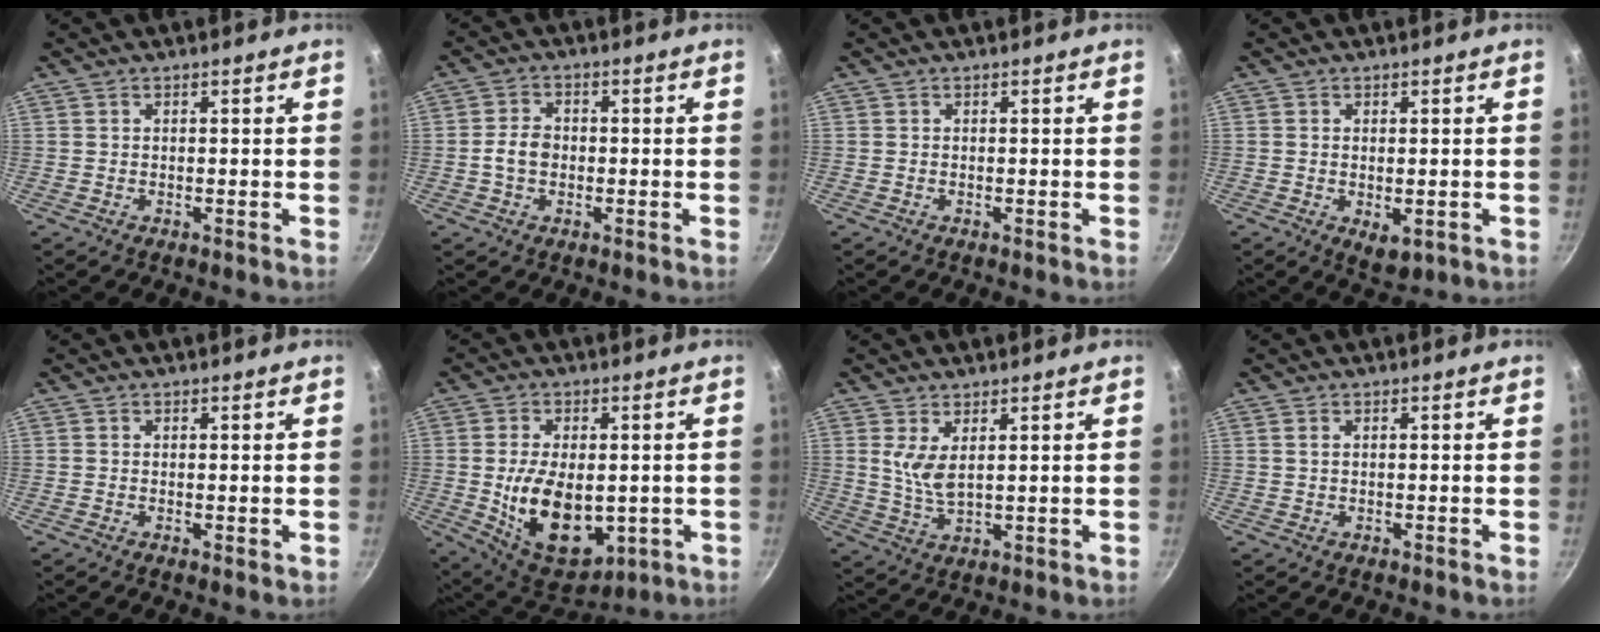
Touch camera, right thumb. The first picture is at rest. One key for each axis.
{"total": 4.4, "fx": -0.7, "fy": 3.3, "fz": 2.8, "tx": -0.045, "ty": 0.017, "tz": -0.017}
{"total": 0.0}
{"total": 4.1, "fx": -0.9, "fy": 2.3, "fz": 3.2, "tx": -0.046, "ty": -0.013, "tz": -0.008}
{"total": 0.6, "fx": 0.1, "fy": 0.3, "fz": 0.5, "tx": -0.008, "ty": -0.003, "tz": 0.001}
{"total": 16.6, "fx": -1.6, "fy": 10.2, "fz": 13.0, "tx": -0.194, "ty": -0.012, "tz": -0.003}
{"total": 5.4, "fx": 2.1, "fy": 2.2, "fz": 4.5, "tx": -0.086, "ty": -0.022, "tz": 0.047}
{"total": 0.8, "fx": 0.3, "fy": 0.4, "fz": 0.6, "tx": -0.012, "ty": 0.001, "tz": 0.005}